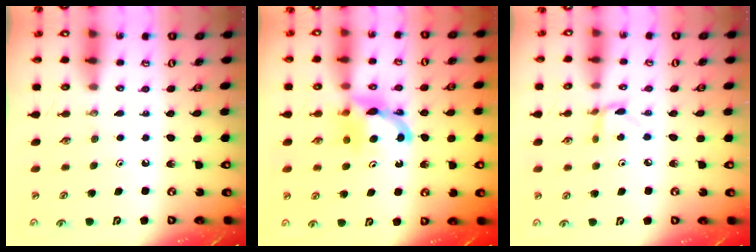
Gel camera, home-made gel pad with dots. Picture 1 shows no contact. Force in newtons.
{"total": 7.8, "press": 7.8, "slide": 0.1}
{"total": 3.8, "press": 3.8, "slide": 0.4}